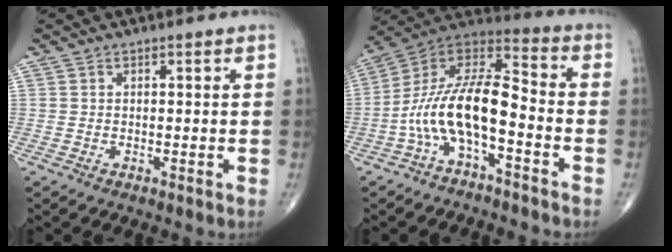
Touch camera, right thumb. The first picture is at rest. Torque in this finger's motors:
{"motor_torque": [0.60, 0.42, 1.66, -0.56, 0.20]}